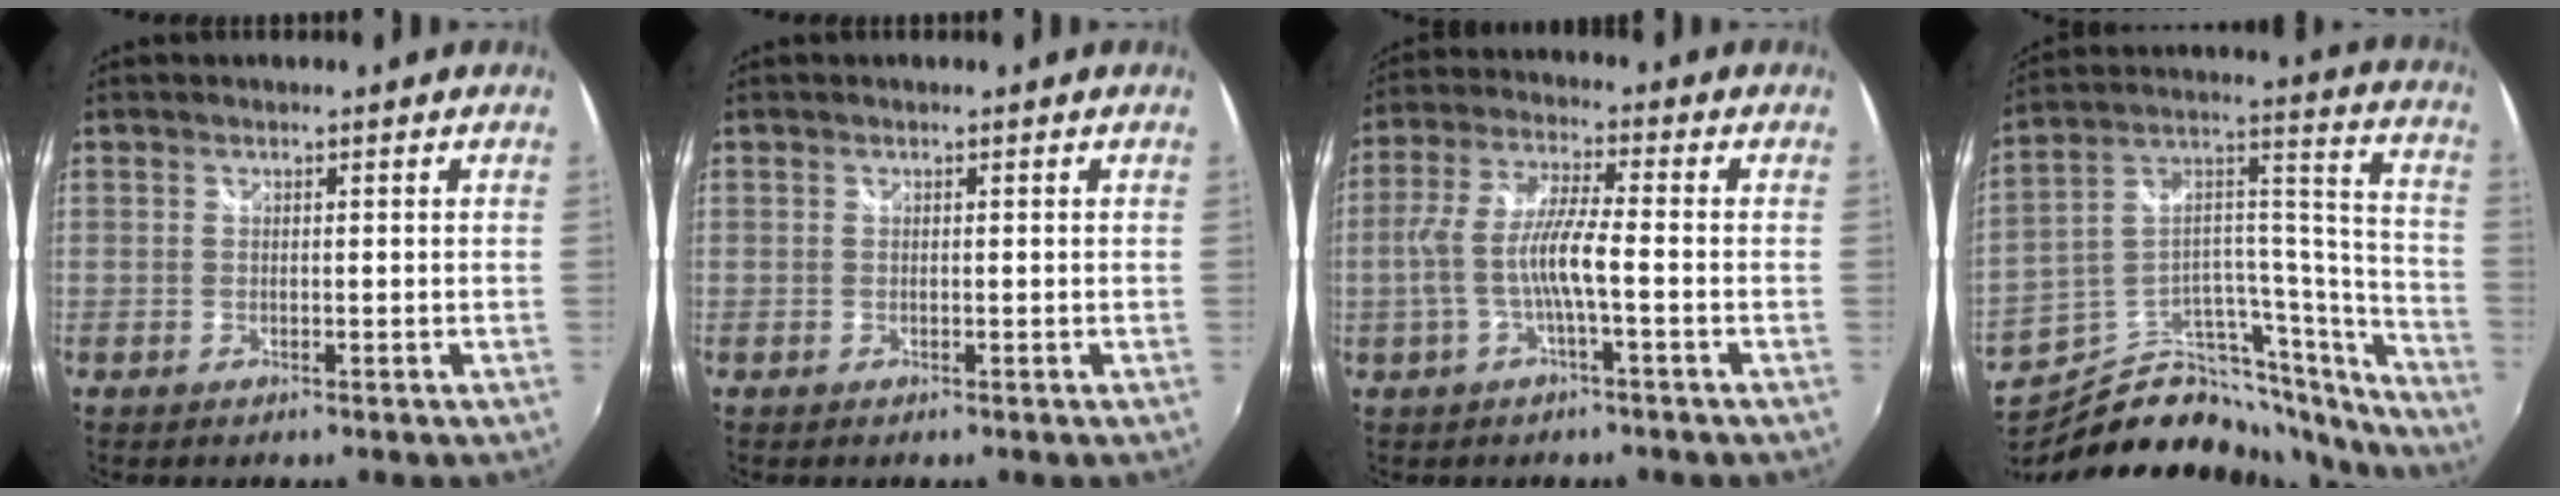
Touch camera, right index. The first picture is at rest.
{"total": 0.0}
{"total": 8.5, "force": [-2.1, 0.8, 8.2], "torque": [-0.175, 0.002, -0.037]}
{"total": 26.1, "force": [-20.5, 11.3, 11.5], "torque": [-0.158, 0.065, -0.313]}